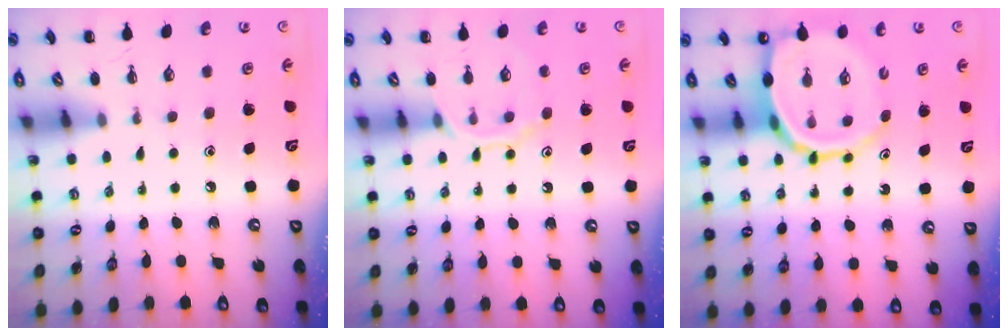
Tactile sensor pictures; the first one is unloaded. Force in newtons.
{"total": 9.5, "press": 9.5, "slide": 0.6}
{"total": 11.1, "press": 10.7, "slide": 3.0}